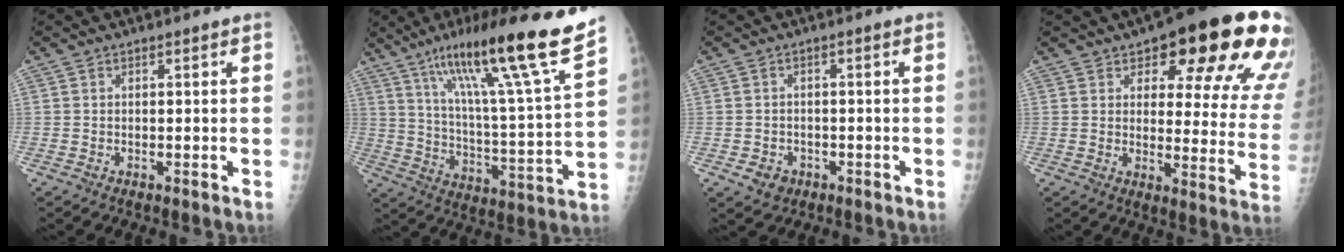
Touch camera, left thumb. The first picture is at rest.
{"total": 22.7, "force": [15.6, 0.9, 16.5], "torque": [-0.245, -0.063, 0.254]}
{"total": 3.5, "force": [-1.6, 2.9, 1.2], "torque": [-0.008, 0.010, -0.017]}
{"total": 23.9, "force": [13.5, 8.2, 17.9], "torque": [-0.187, -0.044, 0.165]}